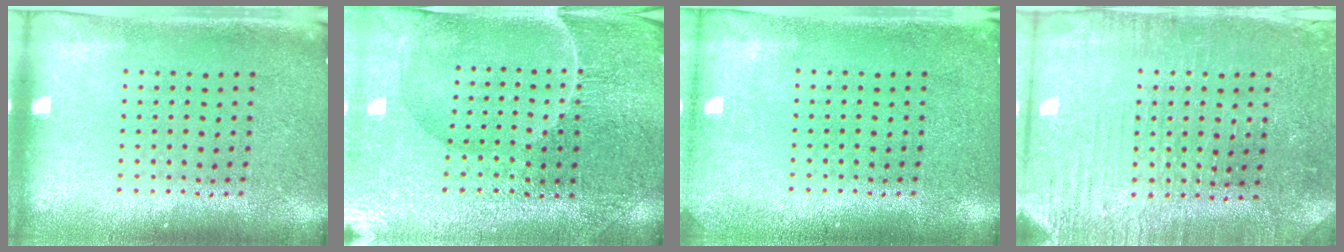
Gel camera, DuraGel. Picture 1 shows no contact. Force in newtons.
{"total": 3.5, "press": 3.5, "slide": 0.2}
{"total": 1.1, "press": 1.1, "slide": 0.1}
{"total": 3.0, "press": 2.9, "slide": 0.6}